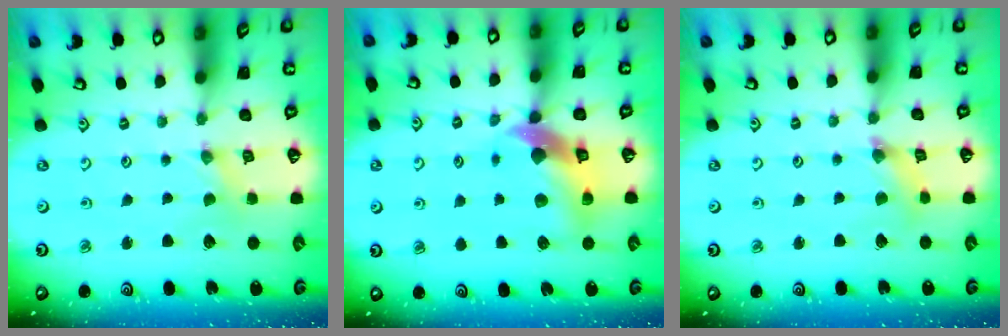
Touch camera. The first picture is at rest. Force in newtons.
{"total": 11.3, "press": 11.2, "slide": 1.8}
{"total": 2.5, "press": 2.5, "slide": 0.2}